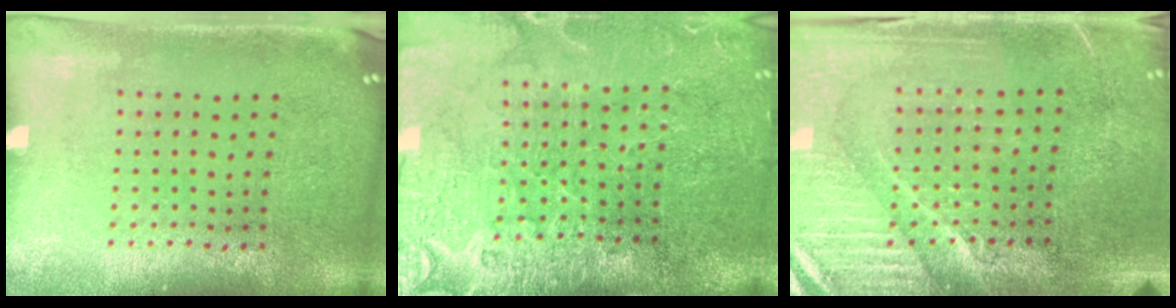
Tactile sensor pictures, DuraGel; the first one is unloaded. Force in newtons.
{"total": 3.9, "press": 3.6, "slide": 1.5}
{"total": 4.0, "press": 3.7, "slide": 1.5}